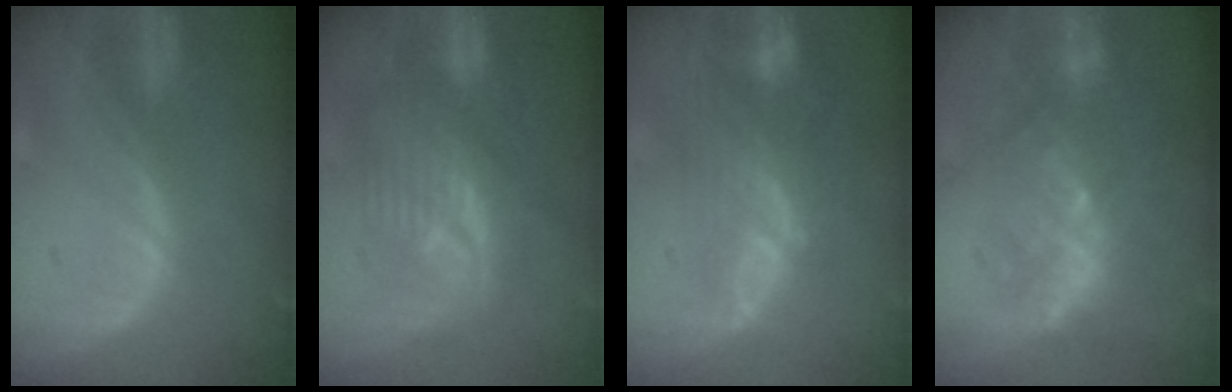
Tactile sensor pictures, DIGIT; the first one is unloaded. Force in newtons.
{"total": 9.1, "press": 9.0, "slide": 0.6}
{"total": 9.6, "press": 8.1, "slide": 5.1}
{"total": 9.1, "press": 8.4, "slide": 3.5}